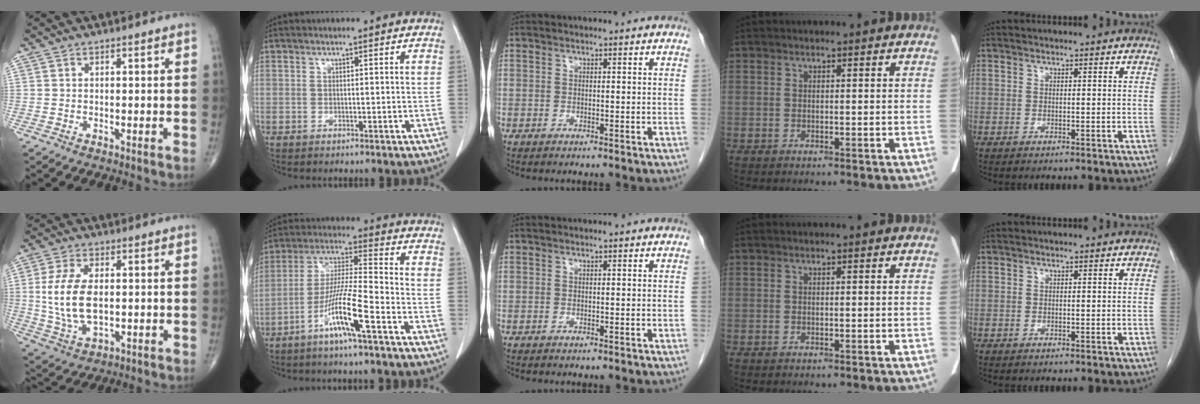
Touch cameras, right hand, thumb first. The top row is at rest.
{"thumb": {"total": 11.2, "force": [0.2, 6.2, 9.3], "torque": [-0.193, -0.004, 0.010]}, "index": {"total": 10.7, "force": [-5.6, -0.2, 9.1], "torque": [-0.178, -0.004, -0.110]}}